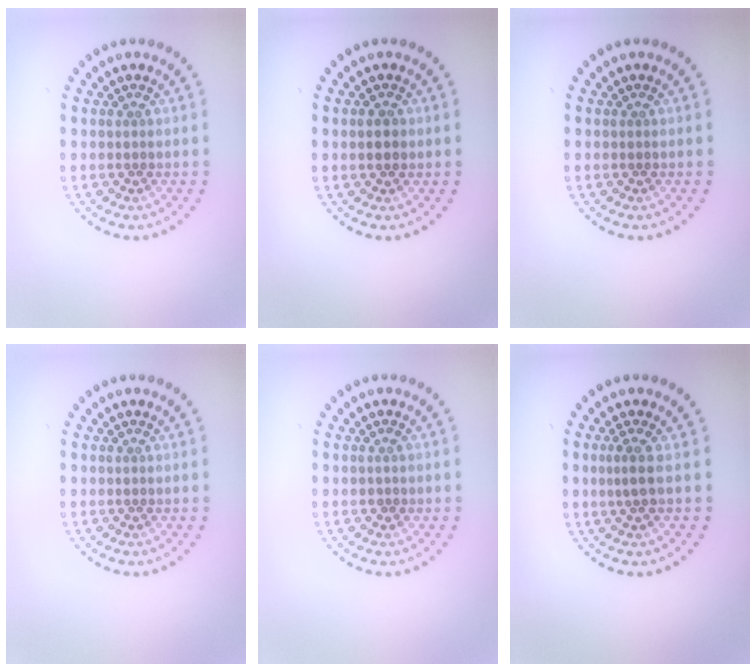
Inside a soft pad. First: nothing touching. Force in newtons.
{"total": 1.9, "press": 1.9, "slide": 0.1}
{"total": 0.0}
{"total": 0.0}
{"total": 0.7, "press": 0.7, "slide": 0.1}
{"total": 1.6, "press": 1.2, "slide": 1.0}